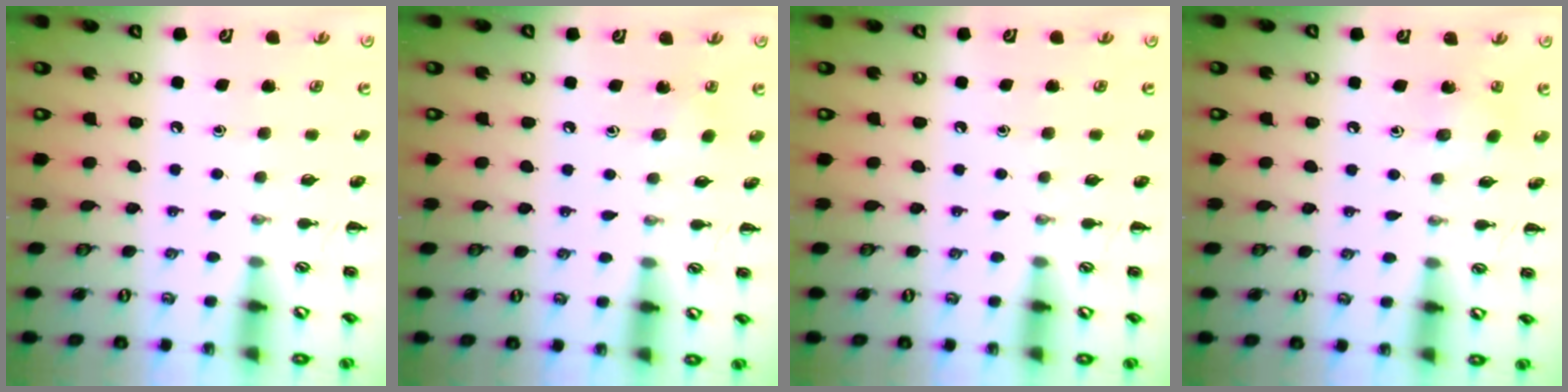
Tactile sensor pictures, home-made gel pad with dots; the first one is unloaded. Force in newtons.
{"total": 6.0, "press": 5.8, "slide": 1.6}
{"total": 0.0}
{"total": 3.4, "press": 3.3, "slide": 0.9}